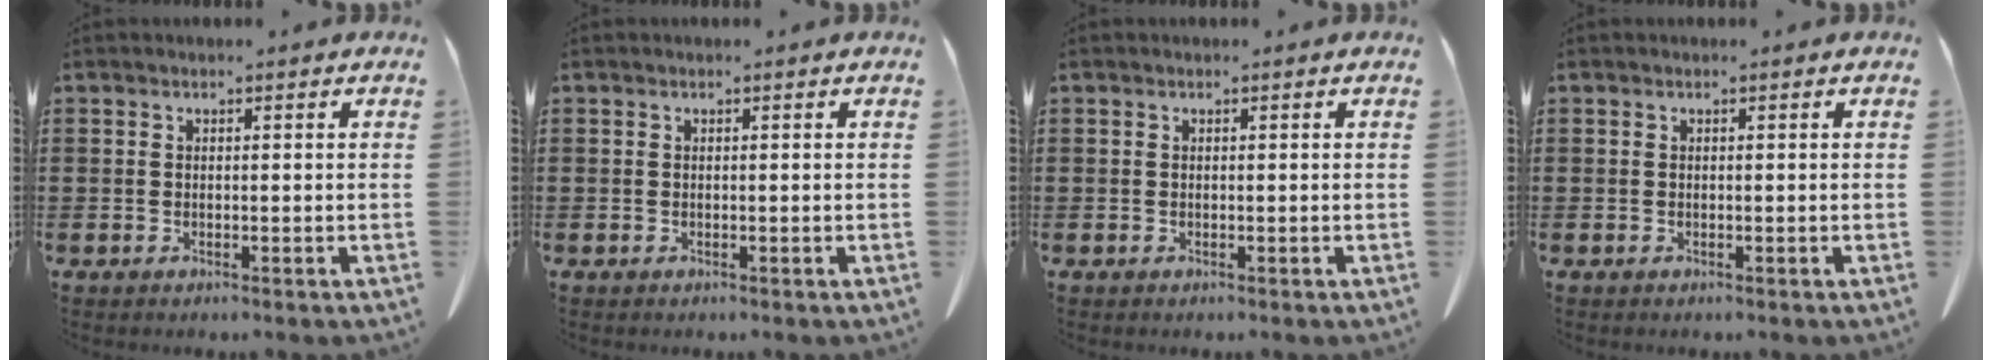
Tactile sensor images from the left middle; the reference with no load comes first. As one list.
[{"total": 0.0}, {"total": 0.0}, {"total": 0.0}]